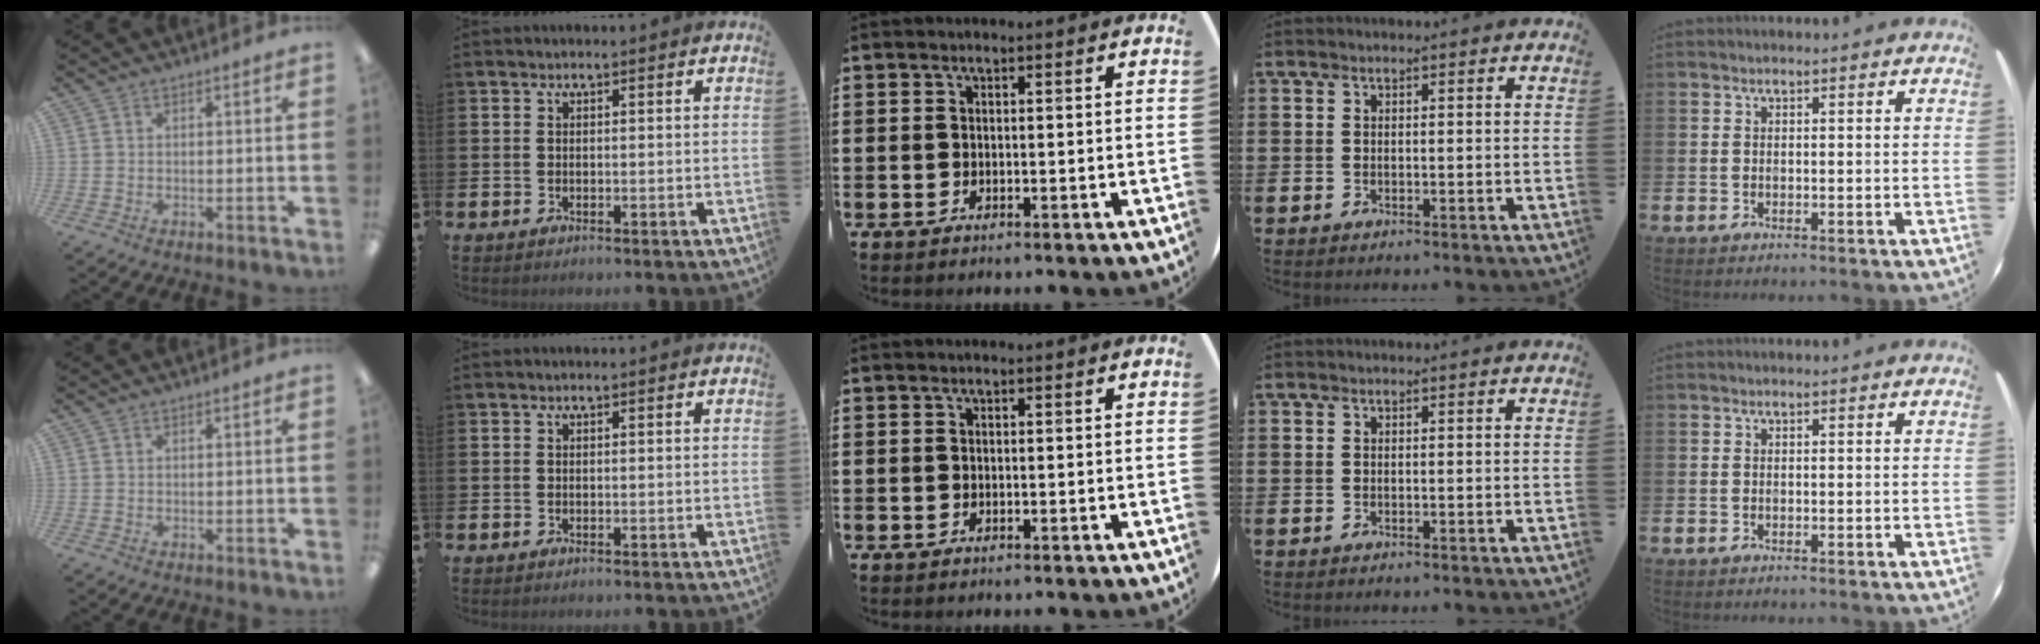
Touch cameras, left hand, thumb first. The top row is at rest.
{}